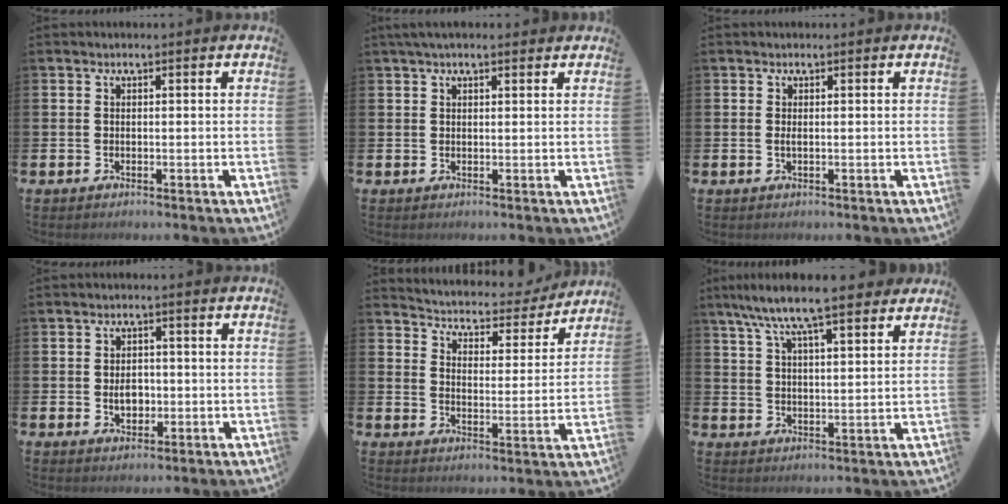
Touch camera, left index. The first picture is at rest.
{"total": 2.0, "force": [1.6, 0.6, 1.1], "torque": [-0.021, 0.008, 0.028]}
{"total": 0.6, "force": [0.0, 0.1, 0.6], "torque": [-0.016, 0.002, 0.002]}
{"total": 3.2, "force": [-0.4, 2.4, 2.2], "torque": [-0.026, 0.000, -0.014]}
{"total": 4.4, "force": [4.2, 1.3, 0.2], "torque": [-0.024, -0.043, 0.064]}
{"total": 9.4, "force": [8.2, 1.4, 4.3], "torque": [-0.104, -0.029, 0.148]}